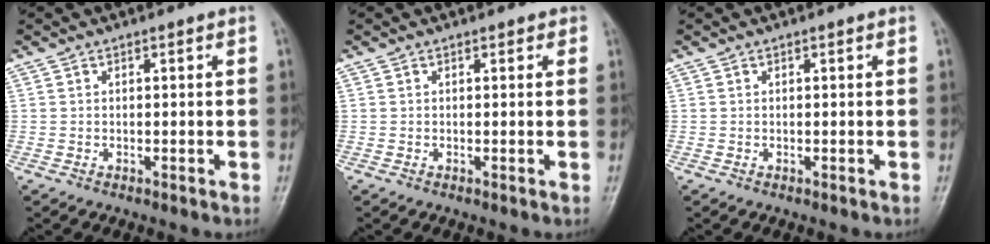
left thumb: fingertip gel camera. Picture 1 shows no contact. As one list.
[{"total": 0.8, "force": [0.5, 0.6, 0.3], "torque": [0.005, -0.001, -0.001]}, {"total": 0.0}]